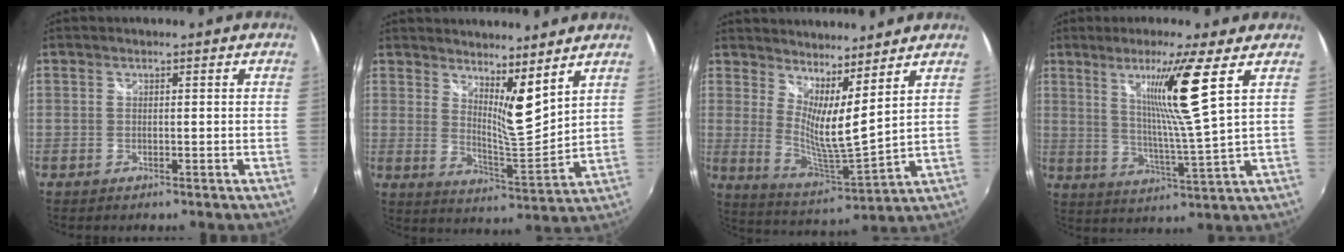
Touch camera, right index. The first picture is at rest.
{"total": 8.8, "force": [6.2, 1.4, 6.1], "torque": [-0.086, -0.014, 0.101]}
{"total": 10.7, "force": [7.4, 0.5, 7.7], "torque": [-0.112, -0.020, 0.125]}
{"total": 10.9, "force": [5.0, -2.2, 9.5], "torque": [-0.161, -0.008, 0.091]}